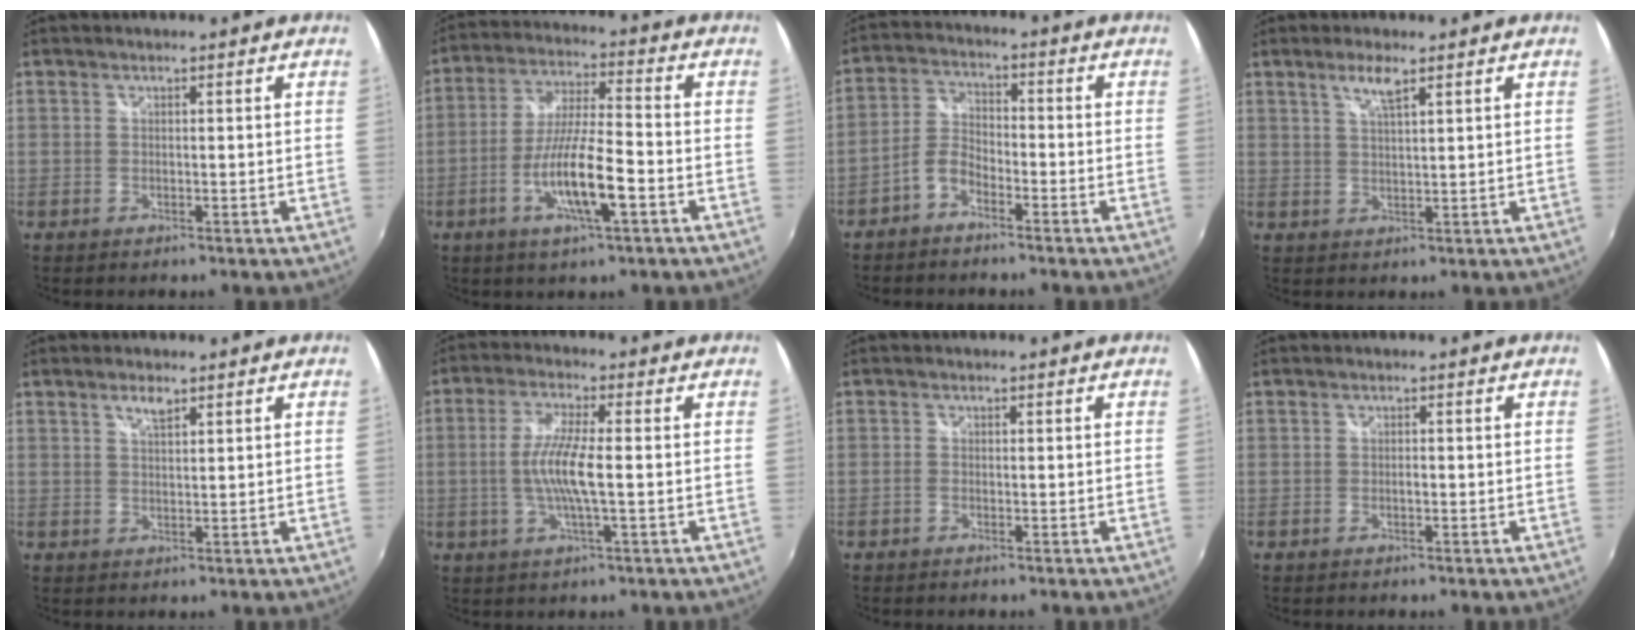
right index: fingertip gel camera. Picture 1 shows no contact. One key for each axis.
{"total": 11.6, "fx": -4.5, "fy": 1.6, "fz": 10.6, "tx": -0.210, "ty": -0.007, "tz": -0.083}
{"total": 4.7, "fx": -3.3, "fy": 2.2, "fz": 2.6, "tx": -0.066, "ty": 0.015, "tz": -0.068}
{"total": 3.6, "fx": 2.2, "fy": 0.5, "fz": 2.8, "tx": -0.053, "ty": 0.002, "tz": 0.043}
{"total": 2.5, "fx": 1.6, "fy": 0.8, "fz": 1.7, "tx": -0.028, "ty": 0.003, "tz": 0.028}
{"total": 7.7, "fx": -0.9, "fy": 0.7, "fz": 7.7, "tx": -0.153, "ty": -0.003, "tz": -0.018}
{"total": 0.5, "fx": -0.4, "fy": 0.2, "fz": 0.2, "tx": -0.003, "ty": -0.002, "tz": -0.011}
{"total": 0.7, "fx": -0.2, "fy": 0.3, "fz": 0.6, "tx": -0.012, "ty": 0.002, "tz": -0.005}